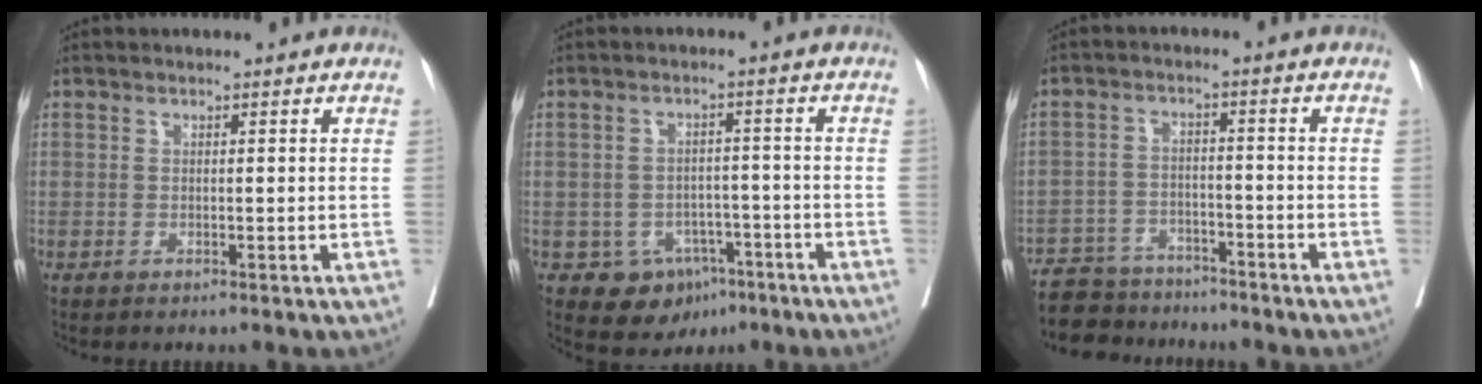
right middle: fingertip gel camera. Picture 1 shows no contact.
{"total": 6.5, "force": [-3.5, 5.1, 2.0], "torque": [-0.019, 0.012, -0.040]}
{"total": 8.8, "force": [-8.1, 3.5, 1.2], "torque": [-0.017, 0.009, -0.129]}